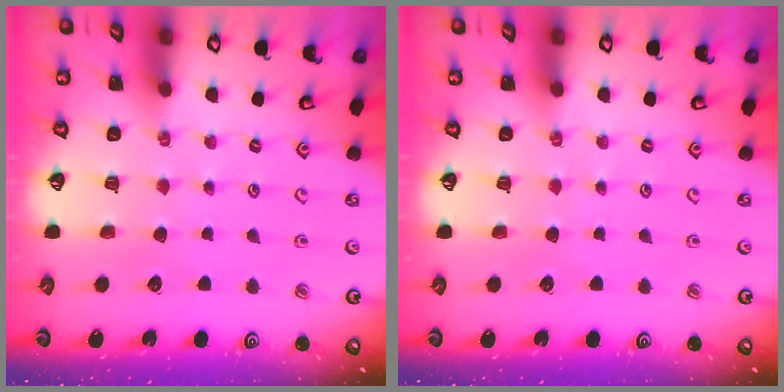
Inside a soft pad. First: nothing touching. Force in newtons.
{"total": 0.0}